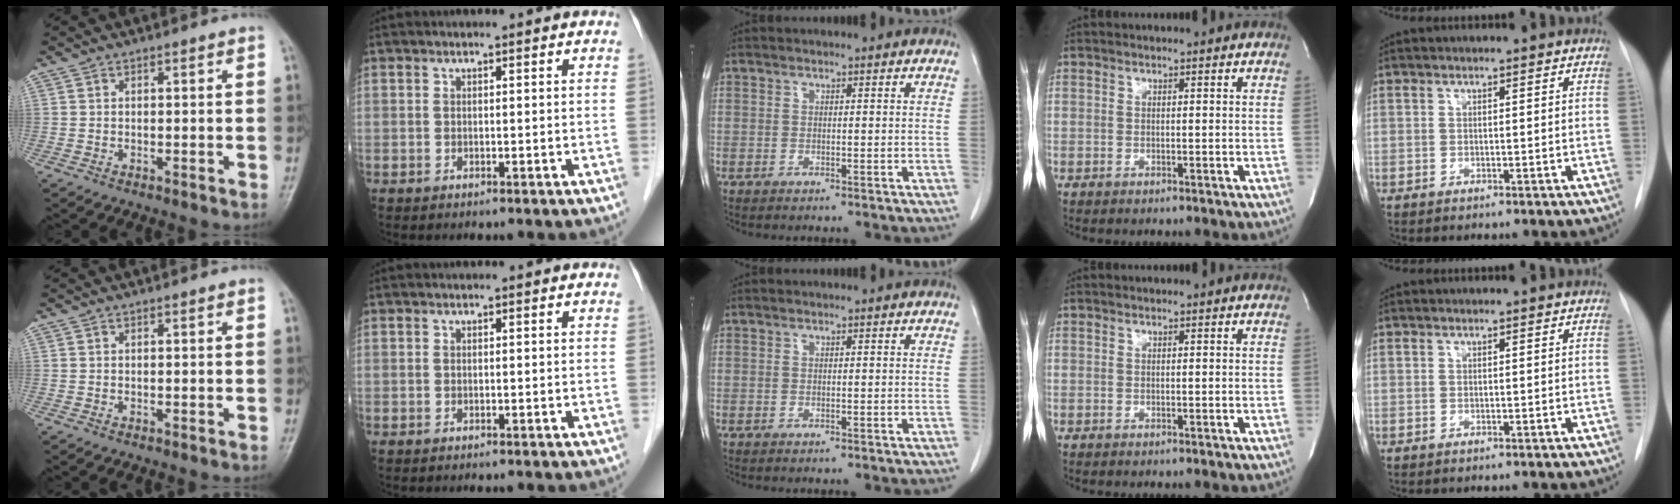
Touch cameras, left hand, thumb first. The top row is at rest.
{}